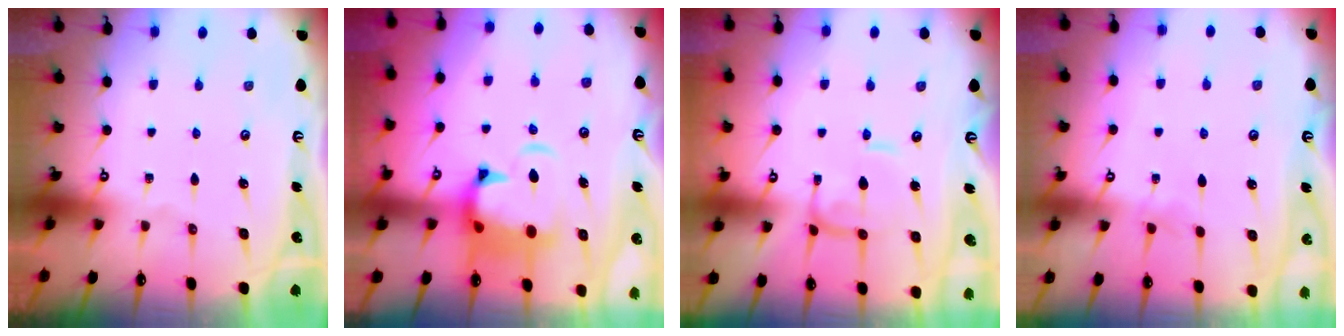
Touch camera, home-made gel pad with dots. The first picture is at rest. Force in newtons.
{"total": 5.4, "press": 5.1, "slide": 1.7}
{"total": 1.0, "press": 0.9, "slide": 0.4}
{"total": 2.8, "press": 2.8, "slide": 0.3}